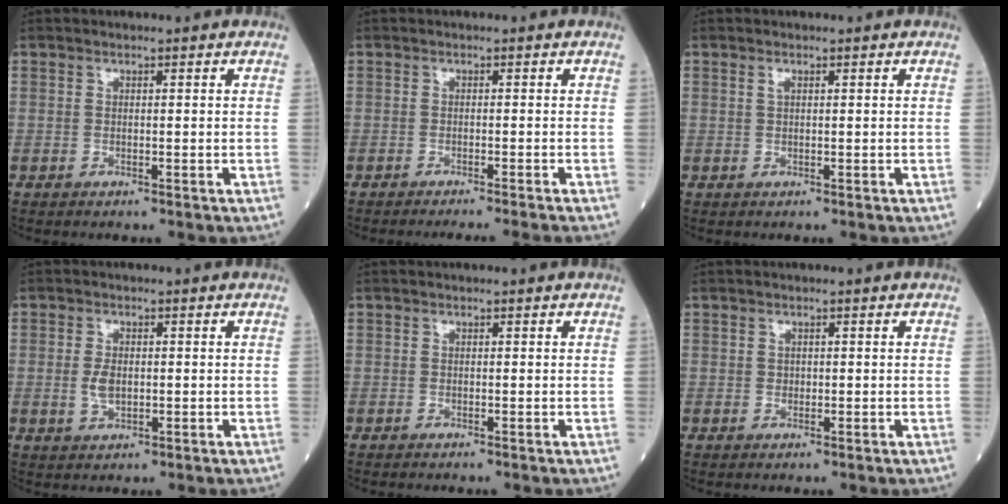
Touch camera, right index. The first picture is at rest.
{"total": 6.5, "force": [-5.8, -1.6, 2.3], "torque": [-0.007, -0.021, -0.075]}
{"total": 0.7, "force": [0.3, 0.2, 0.5], "torque": [-0.016, 0.001, 0.006]}
{"total": 2.9, "force": [-0.2, 1.5, 2.5], "torque": [-0.055, -0.003, -0.002]}
{"total": 0.0}
{"total": 0.6, "force": [0.0, 0.5, 0.2], "torque": [-0.002, 0.000, 0.000]}